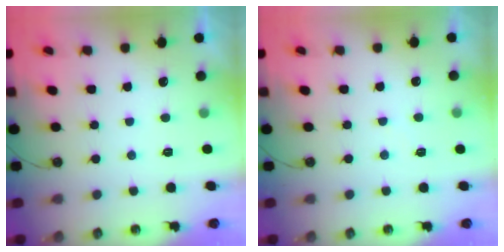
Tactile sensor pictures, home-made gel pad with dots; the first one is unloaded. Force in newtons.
{"total": 2.9, "press": 2.9, "slide": 0.4}